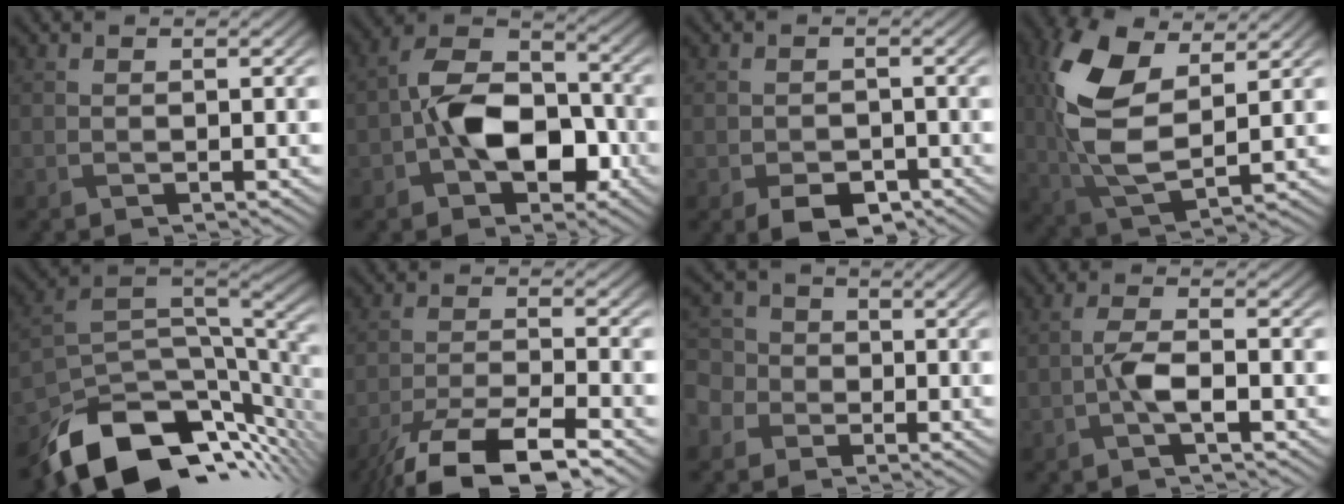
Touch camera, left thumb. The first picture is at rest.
{"total": 10.1, "force": [-2.8, 6.5, 7.3], "torque": [-0.133, 0.011, -0.060]}
{"total": 4.0, "force": [-2.6, 2.2, 2.1], "torque": [-0.032, -0.008, -0.042]}
{"total": 13.3, "force": [3.3, 6.8, 10.9], "torque": [-0.267, 0.002, 0.065]}
{"total": 14.1, "force": [-8.2, 6.3, 9.5], "torque": [-0.199, -0.018, -0.131]}
{"total": 10.5, "force": [-7.7, 2.5, 6.6], "torque": [-0.129, -0.006, -0.142]}
{"total": 5.3, "force": [-1.7, 4.7, 1.7], "torque": [-0.060, -0.003, -0.046]}
{"total": 3.1, "force": [-1.1, 0.8, 2.7], "torque": [-0.064, 0.006, -0.030]}